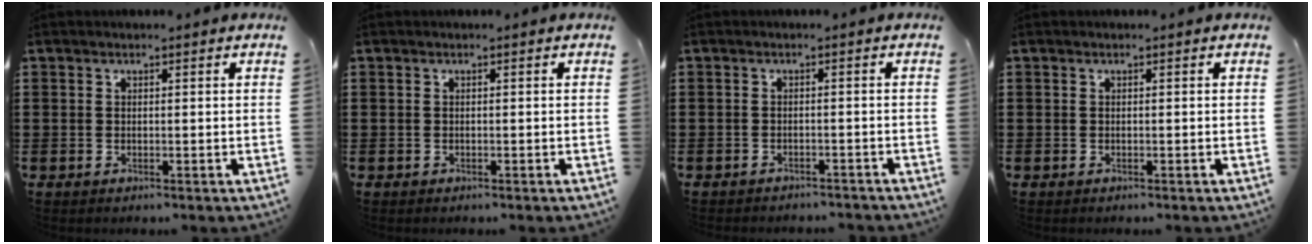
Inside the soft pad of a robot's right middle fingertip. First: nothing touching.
{"total": 0.0}
{"total": 1.4, "force": [-1.4, -0.1, -0.1], "torque": [-0.003, -0.001, -0.030]}
{"total": 0.0}